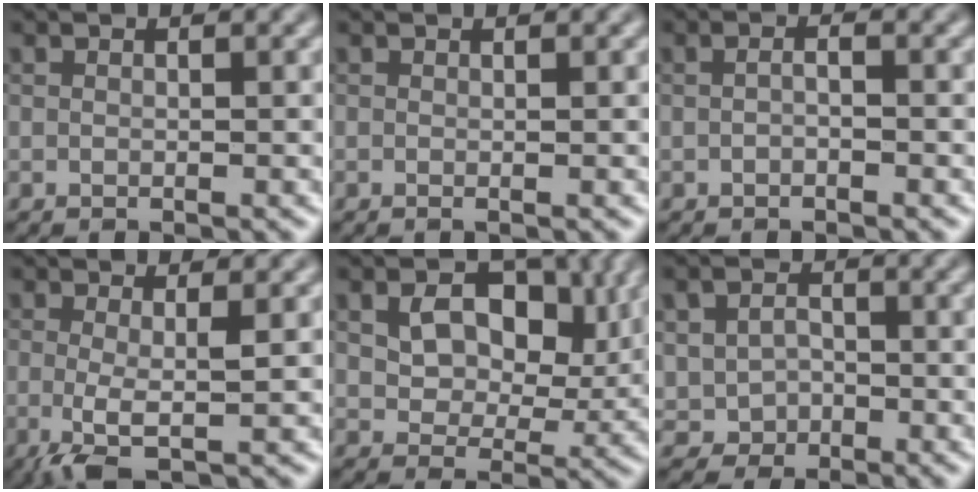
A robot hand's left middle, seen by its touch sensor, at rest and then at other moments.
{"total": 0.0}
{"total": 0.8, "force": [-0.2, 0.4, 0.7], "torque": [-0.014, -0.001, -0.009]}
{"total": 2.6, "force": [-0.3, 0.3, 2.6], "torque": [-0.060, -0.007, -0.009]}
{"total": 7.6, "force": [2.4, 5.0, 5.2], "torque": [-0.081, -0.004, 0.035]}
{"total": 2.6, "force": [-0.7, 2.3, 0.9], "torque": [-0.010, 0.001, -0.014]}